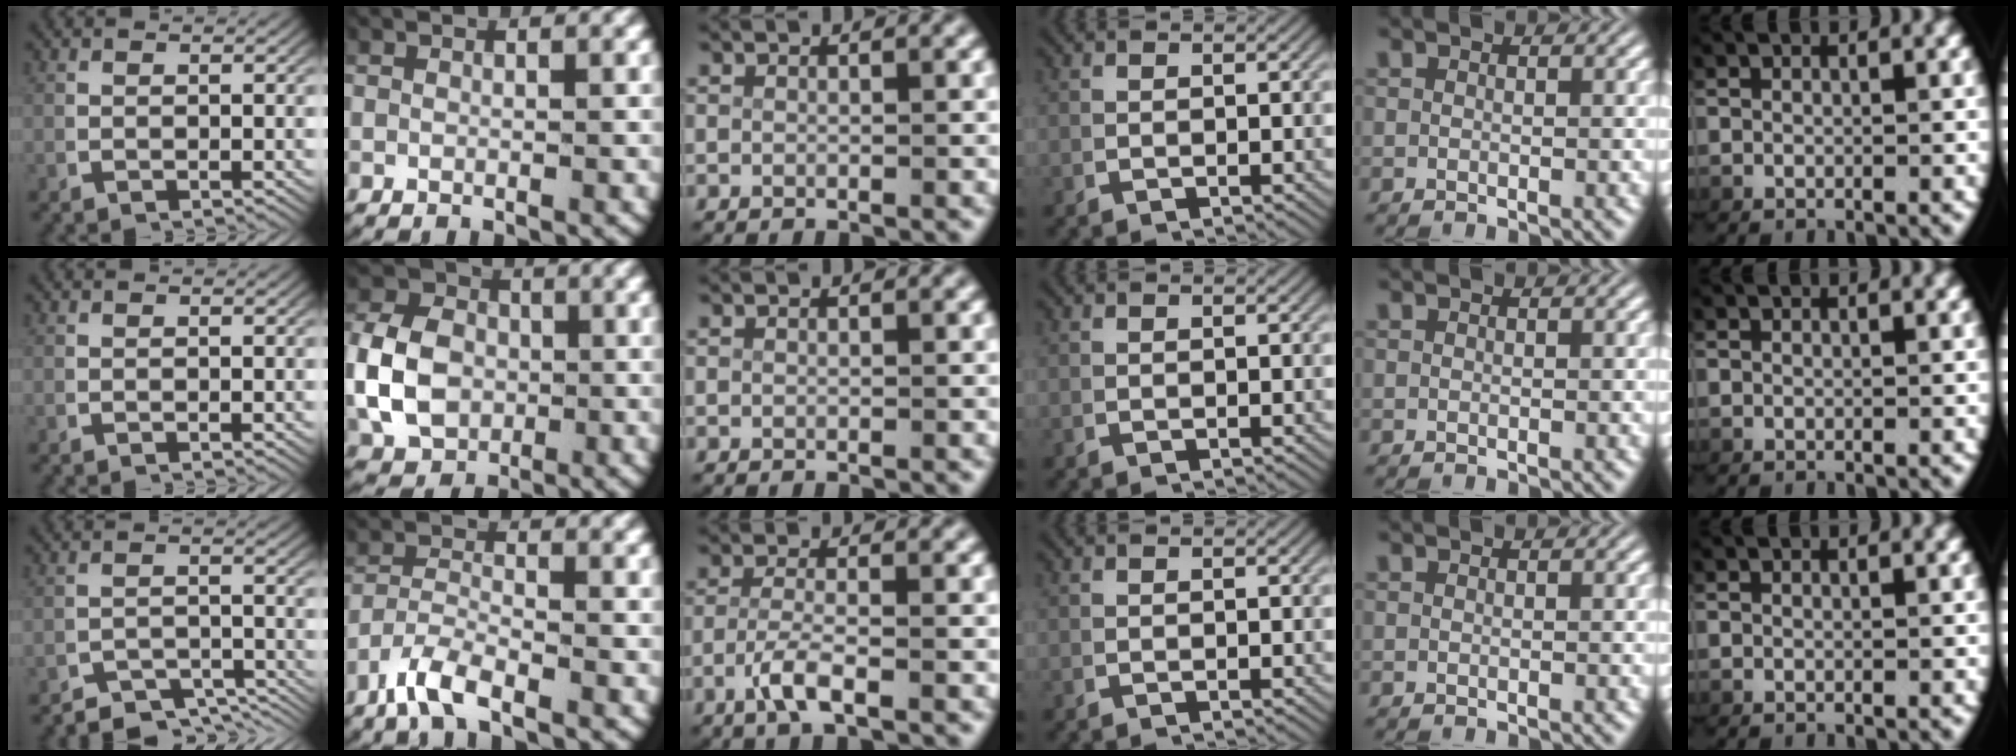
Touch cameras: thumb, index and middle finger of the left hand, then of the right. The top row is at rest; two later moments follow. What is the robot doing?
{"motion": "grasp_and_lifting", "object": "card"}